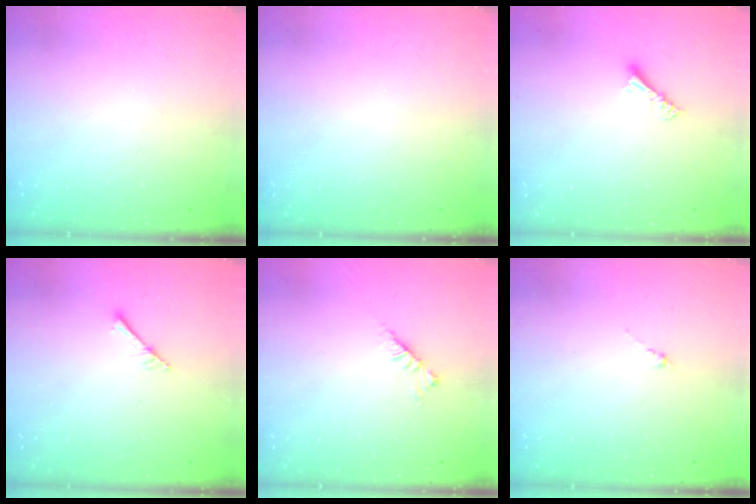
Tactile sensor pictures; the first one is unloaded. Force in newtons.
{"total": 0.0}
{"total": 4.4, "press": 4.4, "slide": 0.6}
{"total": 2.3, "press": 2.3, "slide": 0.2}
{"total": 2.9, "press": 2.8, "slide": 0.7}
{"total": 0.0}